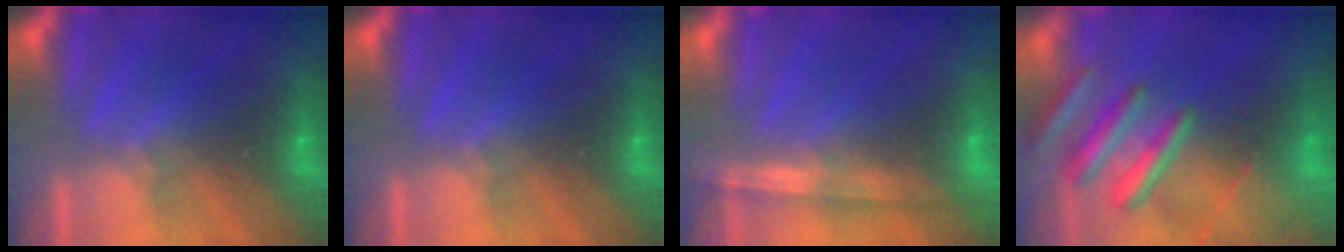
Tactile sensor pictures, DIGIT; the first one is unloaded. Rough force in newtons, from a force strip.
{"total": 0.0}
{"total": 1.2}
{"total": 8.6}